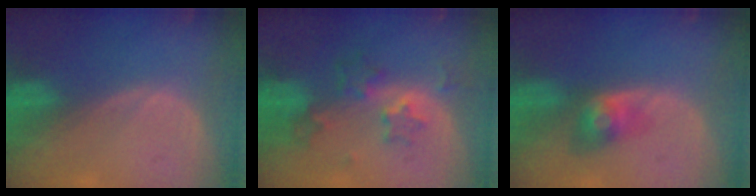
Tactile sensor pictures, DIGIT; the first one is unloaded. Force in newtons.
{"total": 6.4, "press": 5.9, "slide": 2.7}
{"total": 4.0, "press": 4.0, "slide": 0.3}